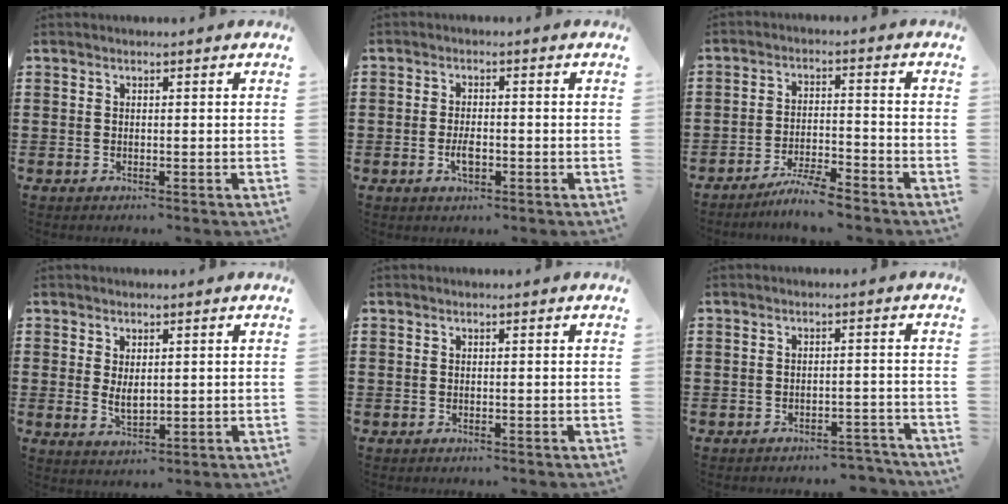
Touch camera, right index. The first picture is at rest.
{"total": 3.0, "force": [-1.0, 1.2, 2.6], "torque": [-0.054, -0.001, -0.018]}
{"total": 5.0, "force": [-4.6, -0.1, 1.8], "torque": [-0.048, -0.005, -0.094]}
{"total": 2.8, "force": [0.6, 1.3, 2.4], "torque": [-0.039, -0.001, 0.009]}
{"total": 0.0}
{"total": 2.9, "force": [-2.8, 0.3, 0.5], "torque": [-0.013, 0.003, -0.058]}